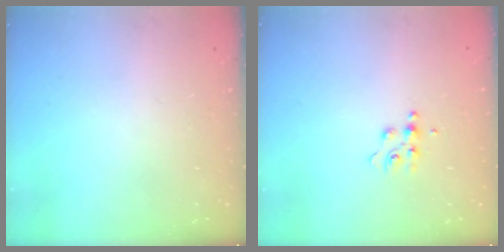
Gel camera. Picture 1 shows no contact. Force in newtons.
{"total": 5.6, "press": 5.5, "slide": 0.8}